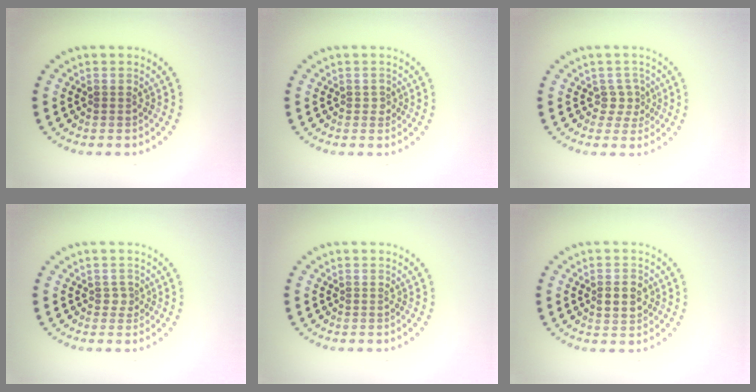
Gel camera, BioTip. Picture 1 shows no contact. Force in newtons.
{"total": 0.7, "press": 0.6, "slide": 0.4}
{"total": 1.8, "press": 1.3, "slide": 1.2}
{"total": 1.1, "press": 0.7, "slide": 0.8}
{"total": 0.0}
{"total": 2.8, "press": 2.8, "slide": 0.1}